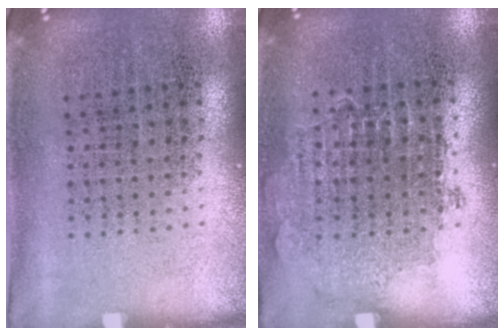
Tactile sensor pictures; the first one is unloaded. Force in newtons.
{"total": 0.8, "press": 0.8, "slide": 0.3}